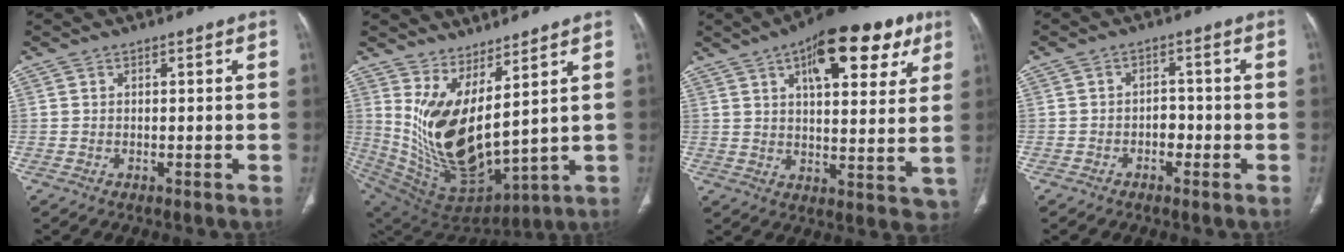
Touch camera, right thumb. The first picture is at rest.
{"total": 16.5, "force": [6.9, 5.9, 13.7], "torque": [-0.254, -0.075, 0.164]}
{"total": 23.9, "force": [11.3, 11.1, 17.9], "torque": [-0.213, -0.017, 0.162]}
{"total": 2.8, "force": [-1.2, 2.1, 1.4], "torque": [-0.004, 0.013, -0.023]}